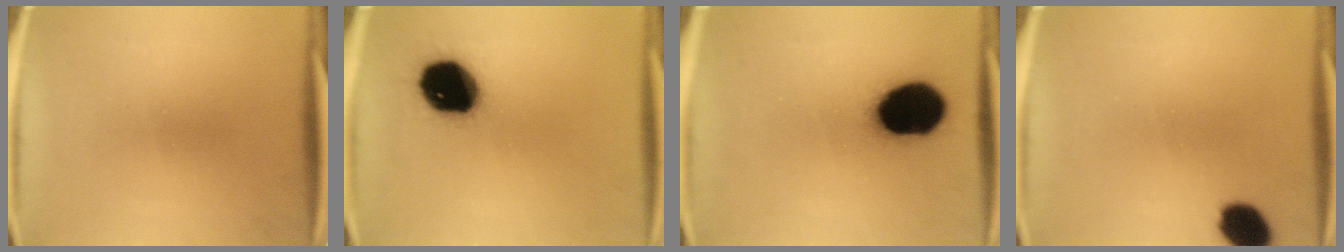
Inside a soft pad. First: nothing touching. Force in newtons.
{"total": 17.6}
{"total": 20.1}
{"total": 7.5}